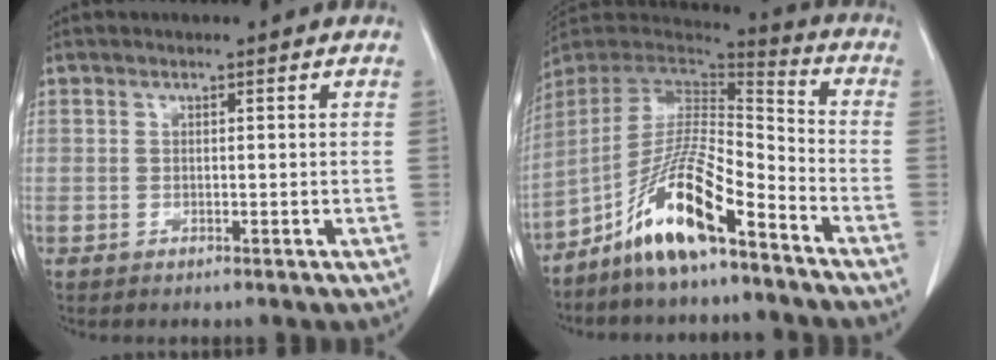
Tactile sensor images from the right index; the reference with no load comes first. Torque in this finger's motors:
{"motor_torque": [1.59, -0.55, 0.87, 0.21]}